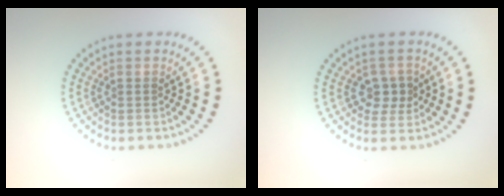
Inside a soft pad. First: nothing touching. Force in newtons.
{"total": 2.4, "press": 2.2, "slide": 0.8}